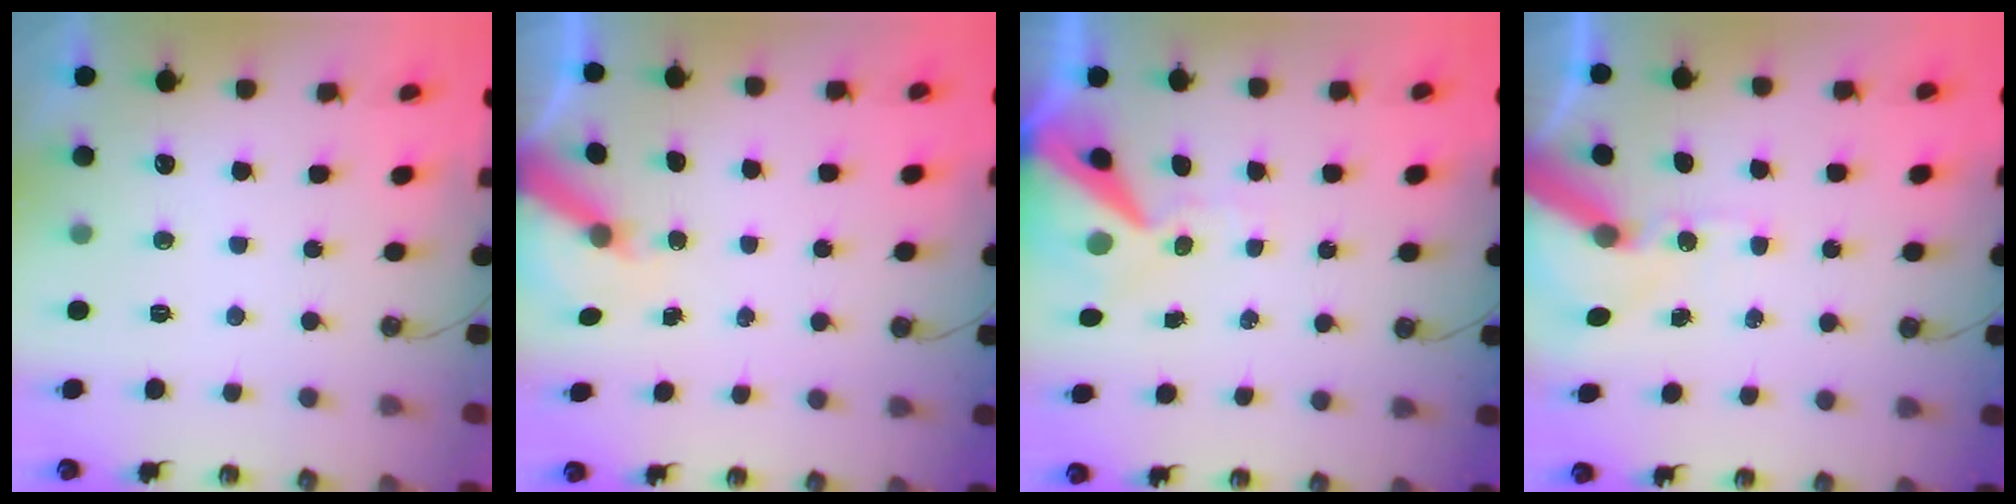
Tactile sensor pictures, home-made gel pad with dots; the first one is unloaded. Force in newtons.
{"total": 5.3, "press": 5.3, "slide": 0.7}
{"total": 12.0, "press": 11.8, "slide": 1.9}
{"total": 11.6, "press": 11.4, "slide": 1.7}